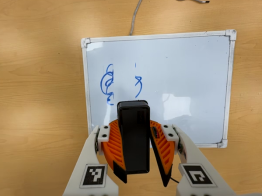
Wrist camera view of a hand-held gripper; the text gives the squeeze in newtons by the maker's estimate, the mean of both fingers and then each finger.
{"total": 10.0, "left": 10.3, "right": 9.6}